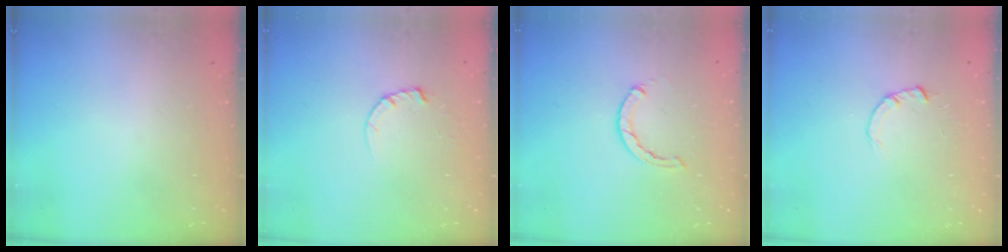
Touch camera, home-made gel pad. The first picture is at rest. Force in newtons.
{"total": 2.4, "press": 2.4, "slide": 0.3}
{"total": 1.2, "press": 1.2, "slide": 0.2}
{"total": 1.8, "press": 1.7, "slide": 0.3}